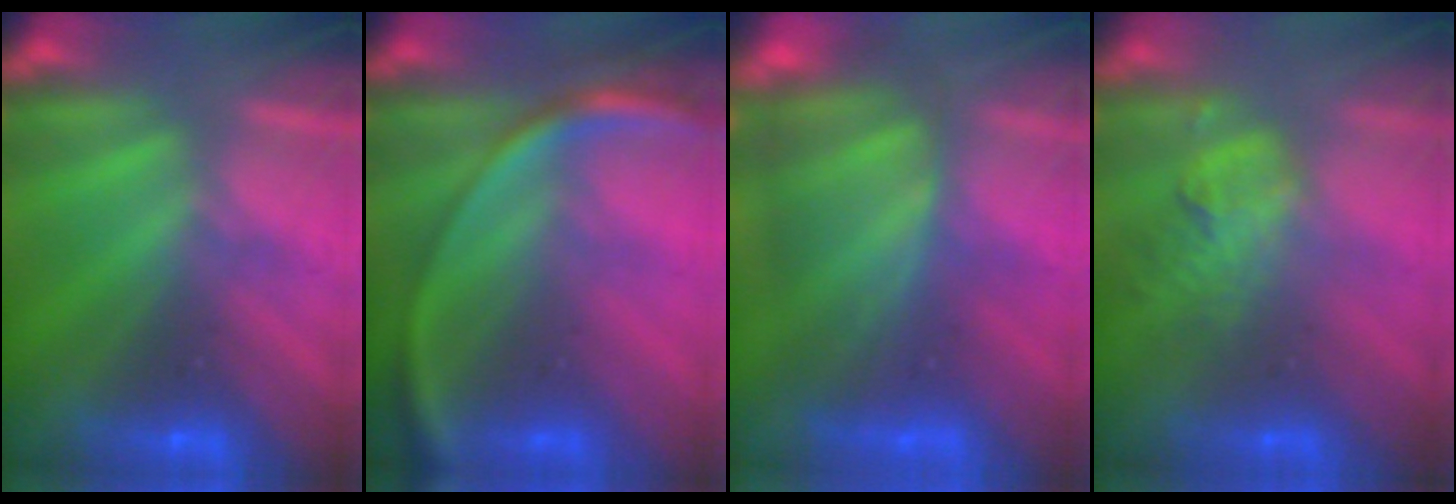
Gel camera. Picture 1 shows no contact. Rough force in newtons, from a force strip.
{"total": 2.7}
{"total": 5.2}
{"total": 1.4}